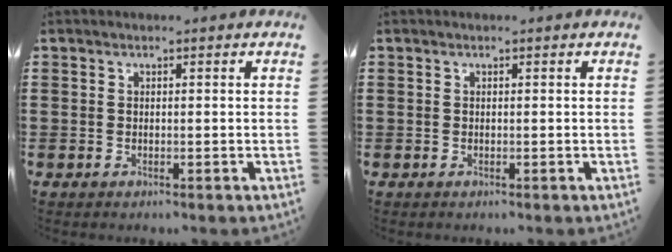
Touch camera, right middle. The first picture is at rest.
{"total": 0.0}